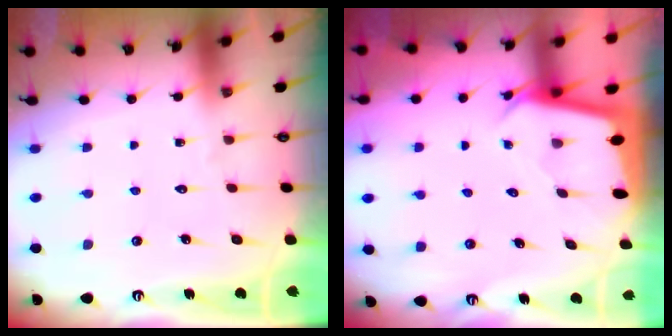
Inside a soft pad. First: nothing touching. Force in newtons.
{"total": 2.3, "press": 2.3, "slide": 0.1}